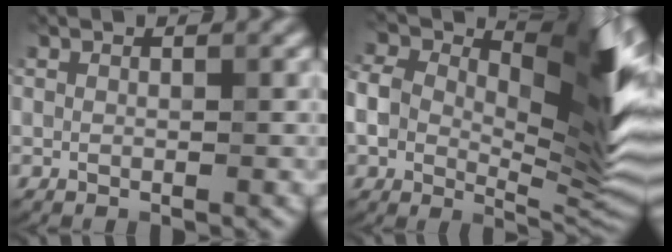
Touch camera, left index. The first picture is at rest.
{"total": 12.5, "force": [2.9, 6.6, 10.2], "torque": [-0.157, -0.001, 0.043]}